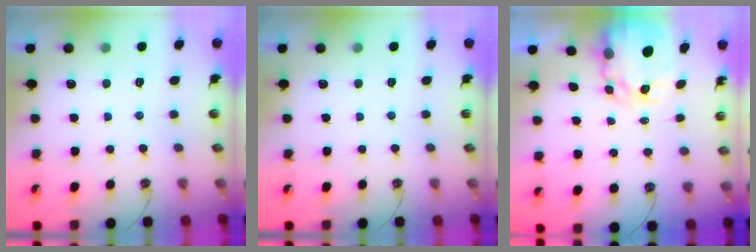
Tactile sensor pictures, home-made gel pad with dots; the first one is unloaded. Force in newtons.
{"total": 0.0}
{"total": 5.7, "press": 5.7, "slide": 0.6}